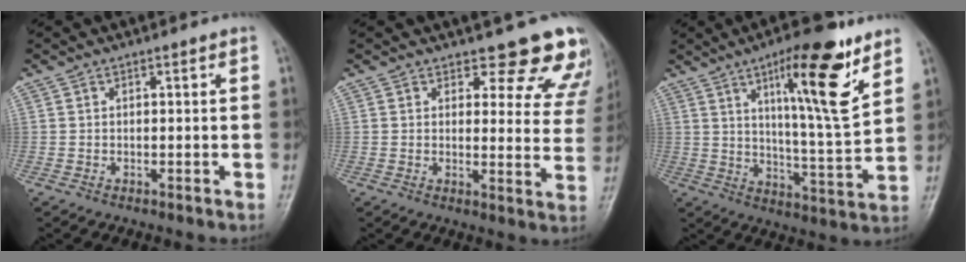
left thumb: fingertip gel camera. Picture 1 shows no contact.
{"total": 13.2, "force": [11.9, 4.9, 3.2], "torque": [0.022, -0.088, 0.107]}
{"total": 16.2, "force": [8.7, 3.0, 13.3], "torque": [-0.190, -0.053, 0.138]}